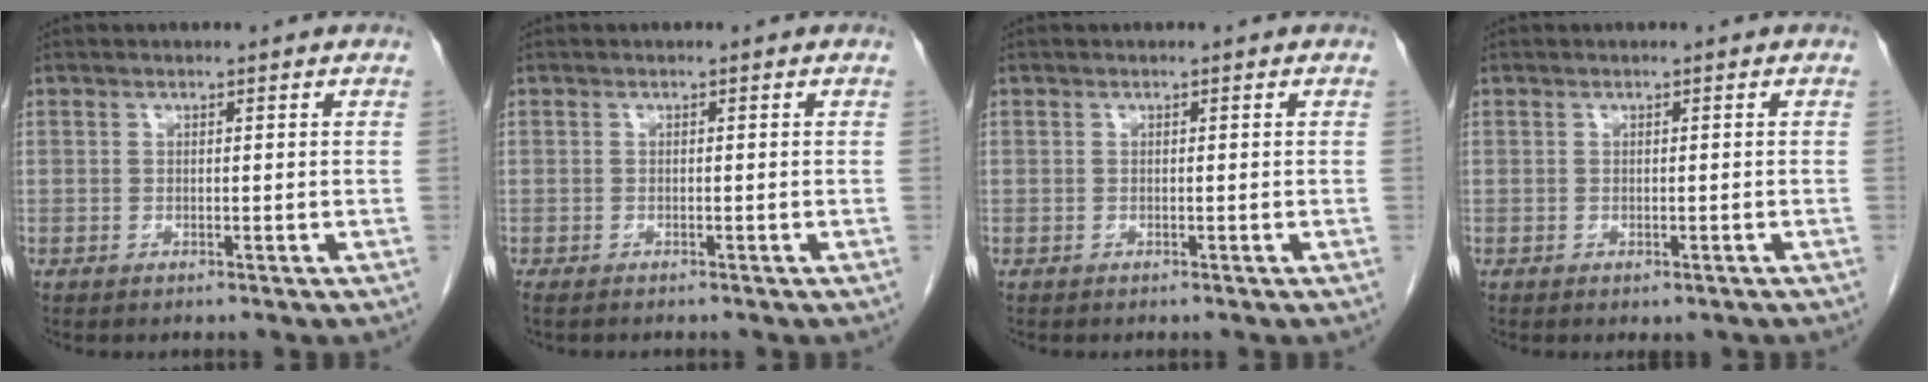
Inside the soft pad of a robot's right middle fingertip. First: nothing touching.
{"total": 1.7, "force": [-1.5, 0.4, 0.8], "torque": [-0.015, -0.006, -0.020]}
{"total": 0.0}
{"total": 0.9, "force": [-0.6, 0.5, 0.5], "torque": [-0.005, -0.001, -0.002]}